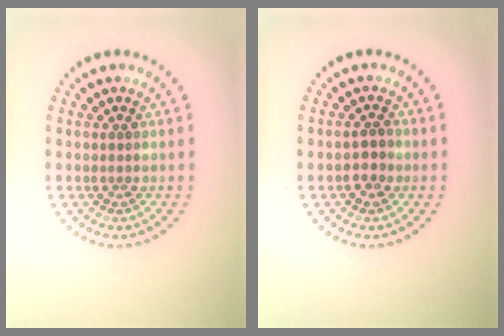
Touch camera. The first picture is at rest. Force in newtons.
{"total": 1.9, "press": 1.8, "slide": 0.6}